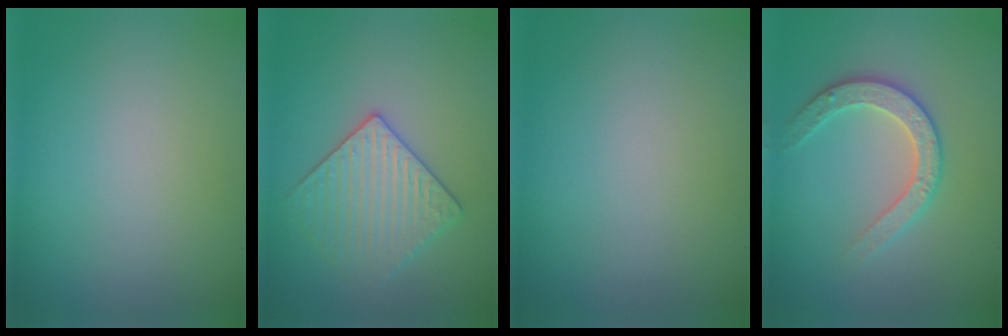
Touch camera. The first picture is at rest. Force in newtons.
{"total": 3.3, "press": 3.3, "slide": 0.2}
{"total": 0.0}
{"total": 2.8, "press": 2.8, "slide": 0.3}